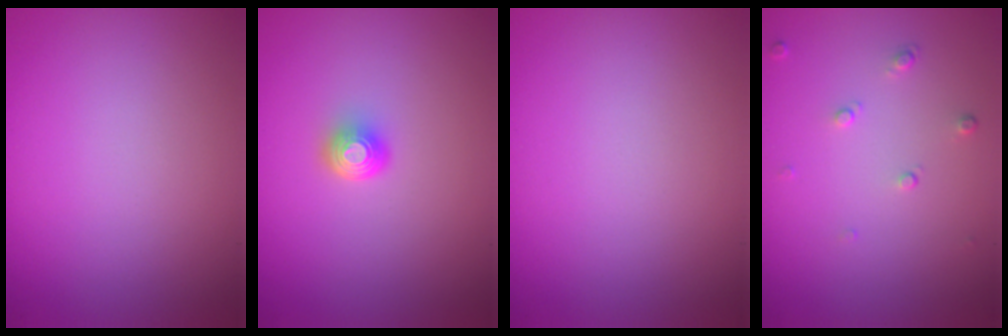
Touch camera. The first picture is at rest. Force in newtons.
{"total": 1.8, "press": 1.3, "slide": 1.3}
{"total": 0.0}
{"total": 0.9, "press": 0.6, "slide": 0.7}